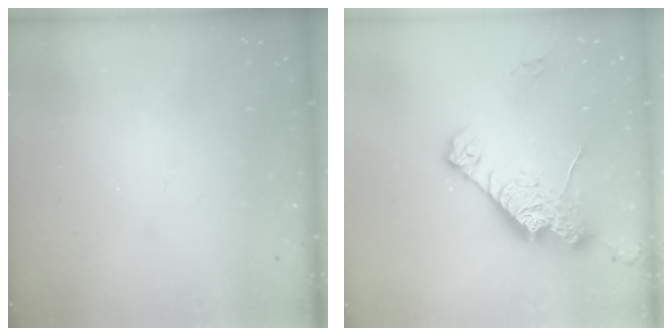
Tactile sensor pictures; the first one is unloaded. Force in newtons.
{"total": 15.4, "press": 15.3, "slide": 1.5}